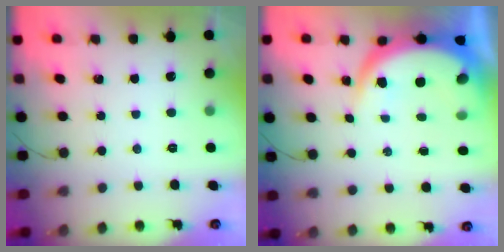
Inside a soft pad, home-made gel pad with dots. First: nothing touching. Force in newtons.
{"total": 9.0, "press": 8.9, "slide": 1.3}